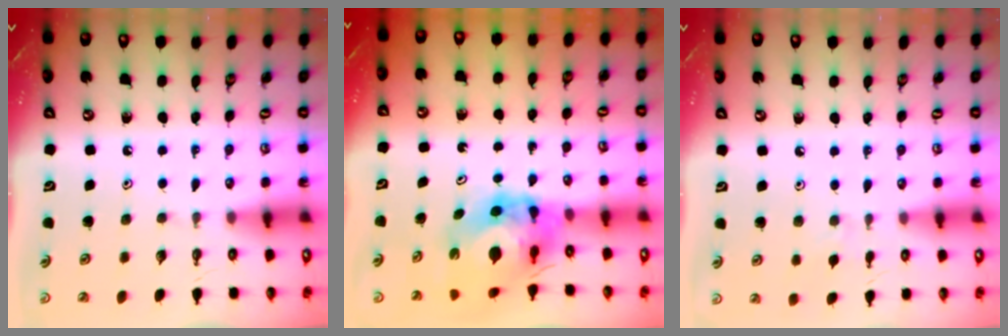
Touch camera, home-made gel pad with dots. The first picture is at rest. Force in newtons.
{"total": 10.9, "press": 10.9, "slide": 0.6}
{"total": 4.5, "press": 4.4, "slide": 0.8}